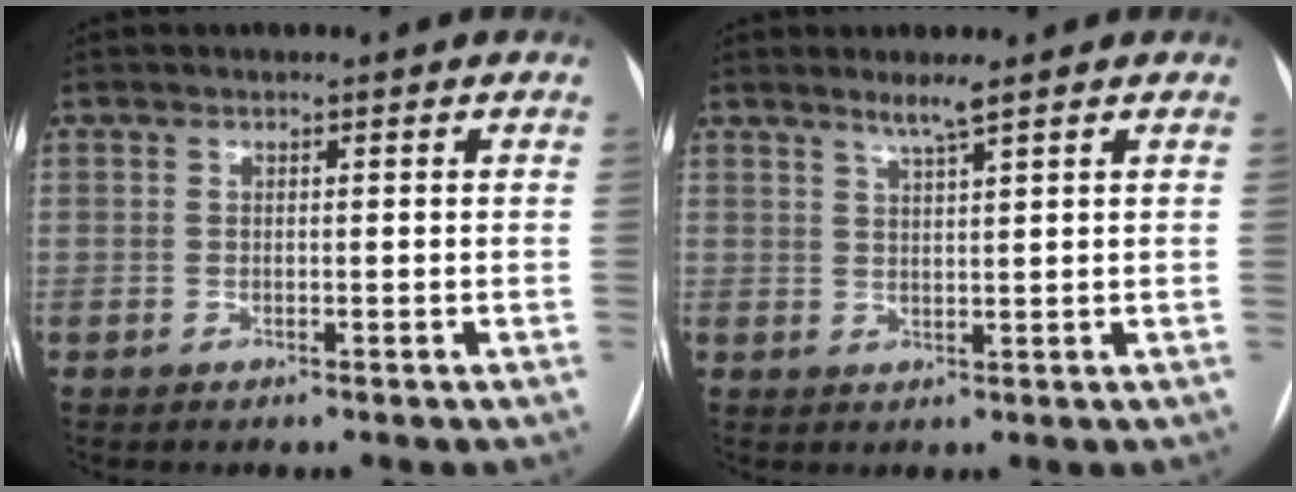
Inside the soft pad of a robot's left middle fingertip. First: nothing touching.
{"total": 2.5, "force": [2.0, -0.5, 1.5], "torque": [-0.035, -0.004, 0.039]}